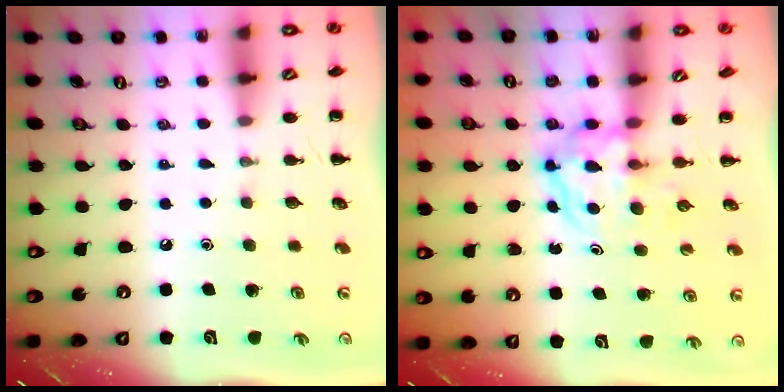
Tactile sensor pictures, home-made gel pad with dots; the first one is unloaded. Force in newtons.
{"total": 3.9, "press": 3.9, "slide": 0.5}